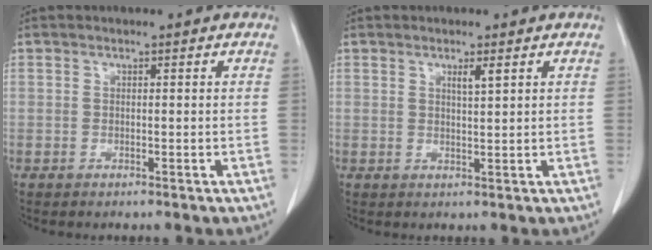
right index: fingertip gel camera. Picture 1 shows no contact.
{"total": 1.7, "force": [0.9, 0.0, 1.4], "torque": [-0.026, -0.002, 0.016]}